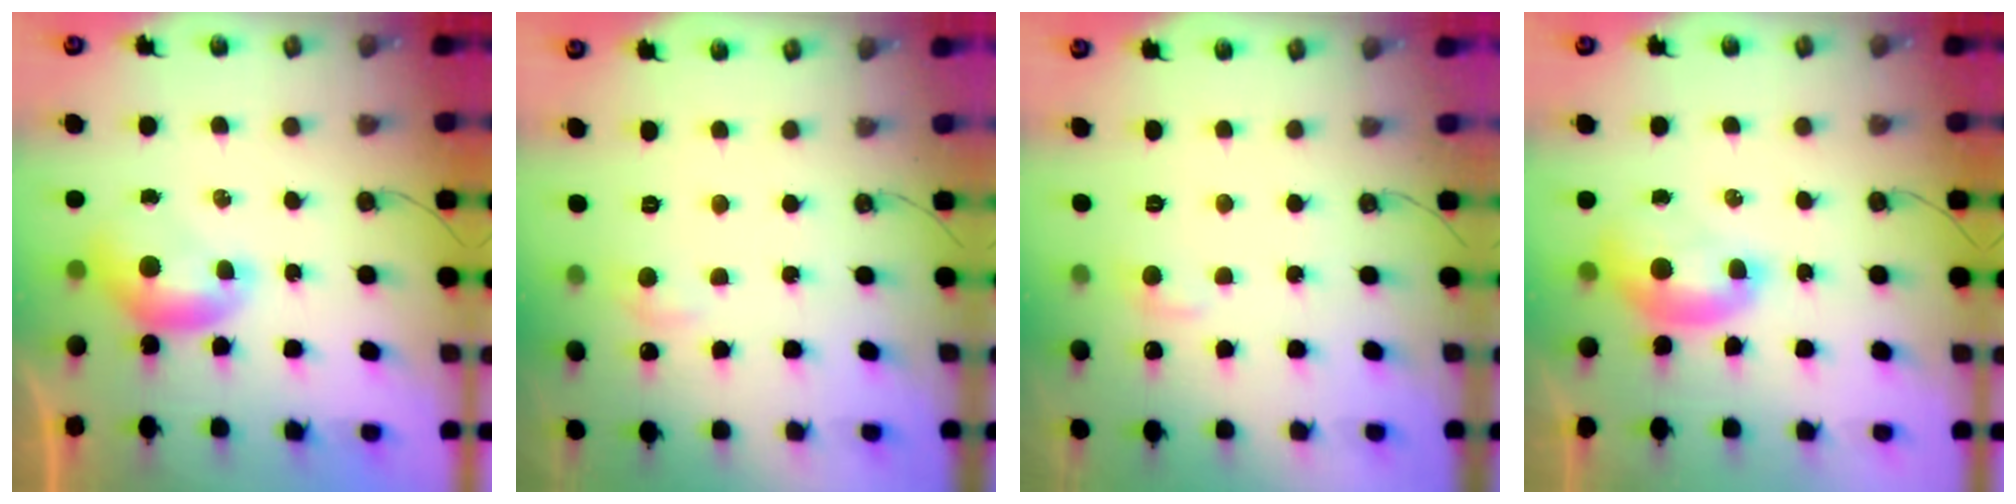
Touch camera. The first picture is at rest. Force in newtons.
{"total": 1.0, "press": 0.5, "slide": 0.9}
{"total": 1.0, "press": 0.7, "slide": 0.8}
{"total": 1.8, "press": 1.7, "slide": 0.6}